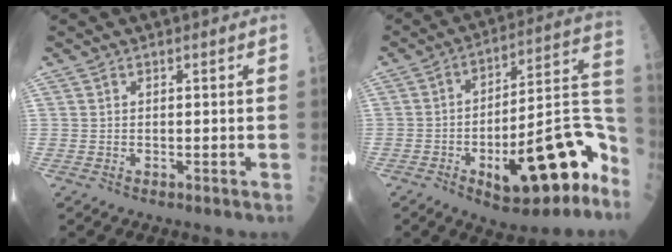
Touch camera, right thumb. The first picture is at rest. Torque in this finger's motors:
{"motor_torque": [2.29, 2.28, 0.68, -0.52, 0.23]}